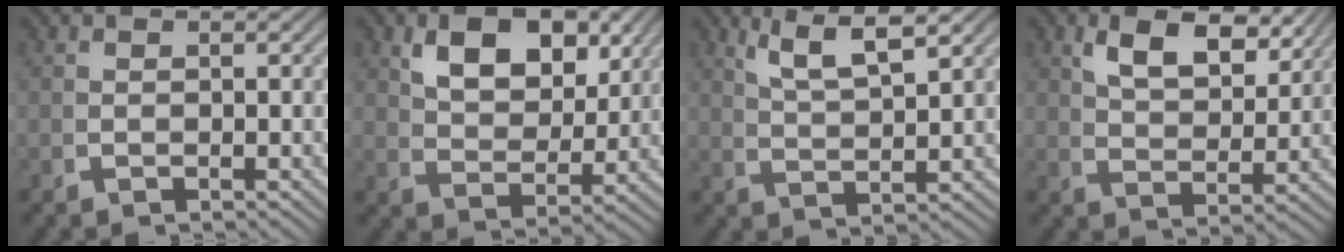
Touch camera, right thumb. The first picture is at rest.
{"total": 6.2, "force": [2.9, 3.3, 4.4], "torque": [-0.068, -0.007, 0.057]}
{"total": 5.3, "force": [3.8, 1.0, 3.5], "torque": [-0.056, 0.010, 0.074]}
{"total": 5.9, "force": [3.8, 2.2, 3.9], "torque": [-0.064, 0.002, 0.073]}